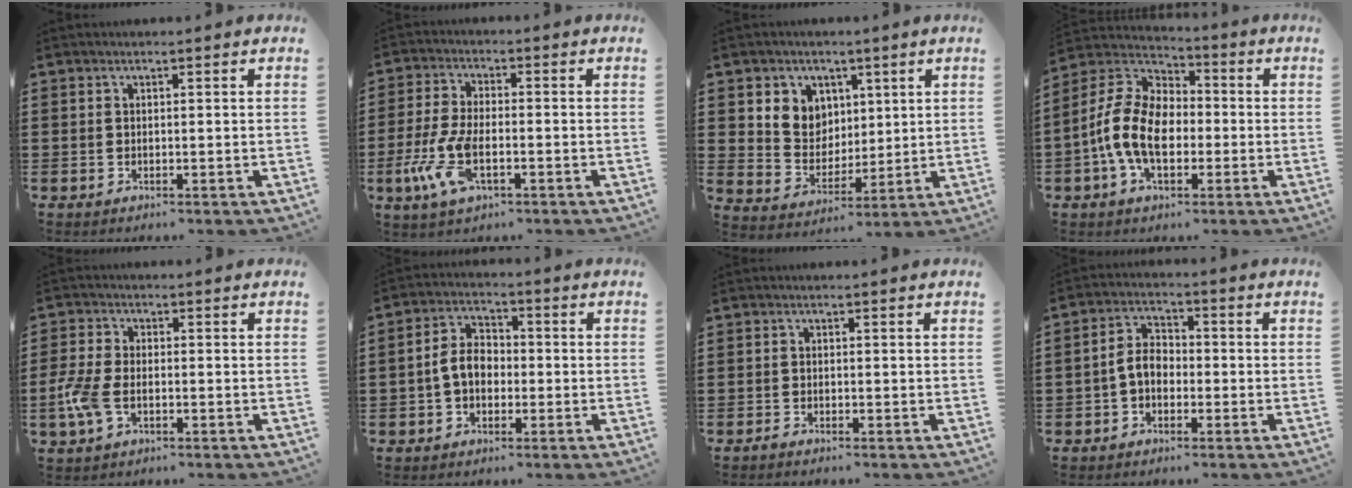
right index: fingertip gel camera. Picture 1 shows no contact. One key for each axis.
{"total": 8.2, "fx": -2.8, "fy": 3.5, "fz": 6.9, "tx": -0.171, "ty": -0.016, "tz": -0.054}
{"total": 6.3, "fx": 2.8, "fy": 5.6, "fz": 0.4, "tx": -0.038, "ty": -0.002, "tz": 0.050}
{"total": 11.3, "fx": -2.1, "fy": 7.2, "fz": 8.5, "tx": -0.209, "ty": 0.004, "tz": -0.042}
{"total": 5.5, "fx": -1.8, "fy": 2.6, "fz": 4.6, "tx": -0.113, "ty": -0.009, "tz": -0.037}
{"total": 5.6, "fx": -1.0, "fy": 3.8, "fz": 4.0, "tx": -0.098, "ty": 0.005, "tz": -0.026}
{"total": 0.7, "fx": -0.7, "fy": 0.0, "fz": 0.1, "tx": -0.004, "ty": -0.003, "tz": -0.014}
{"total": 4.5, "fx": -1.3, "fy": 3.0, "fz": 3.2, "tx": -0.082, "ty": 0.004, "tz": -0.033}